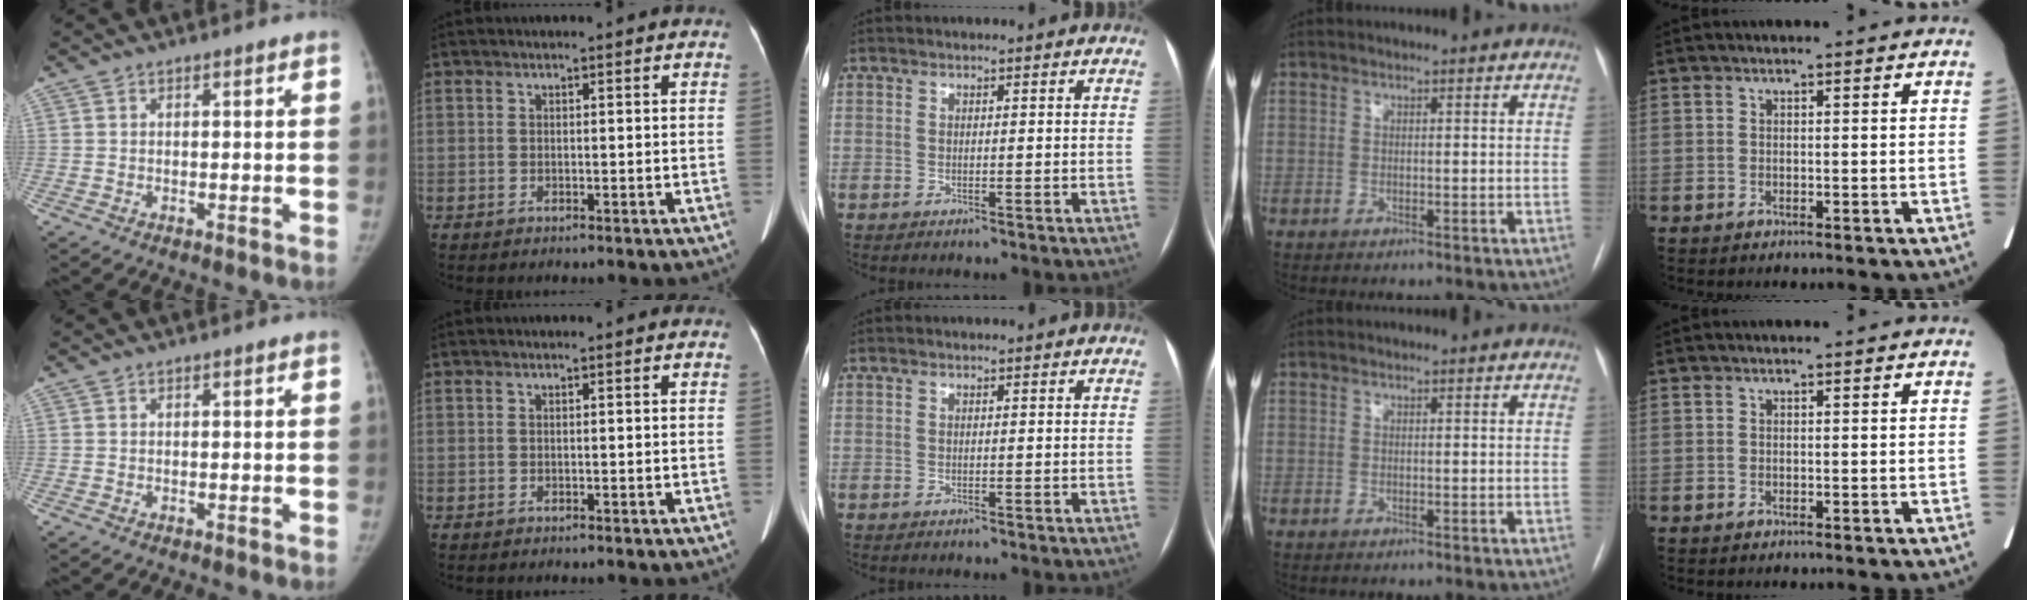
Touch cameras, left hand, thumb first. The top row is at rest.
{}